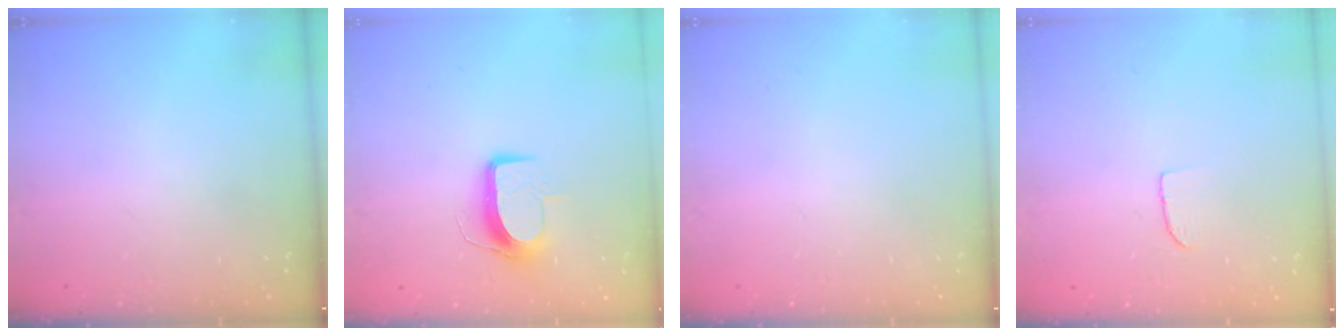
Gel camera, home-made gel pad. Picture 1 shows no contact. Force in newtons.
{"total": 9.9, "press": 9.9, "slide": 0.3}
{"total": 0.0}
{"total": 4.6, "press": 4.6, "slide": 0.4}